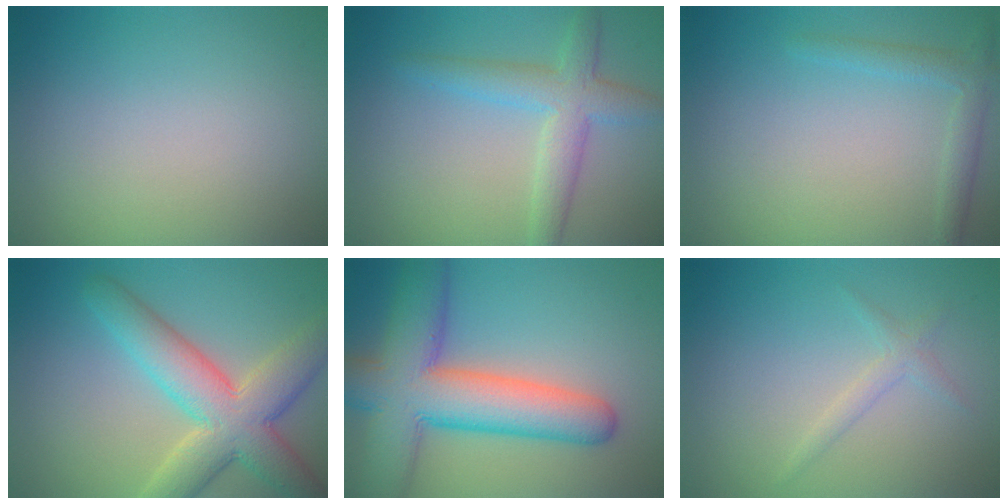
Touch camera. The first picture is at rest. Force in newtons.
{"total": 4.2, "press": 4.2, "slide": 0.3}
{"total": 2.0, "press": 2.0, "slide": 0.1}
{"total": 8.1, "press": 8.1, "slide": 0.5}
{"total": 10.7, "press": 10.7, "slide": 0.6}
{"total": 1.4, "press": 1.4, "slide": 0.1}